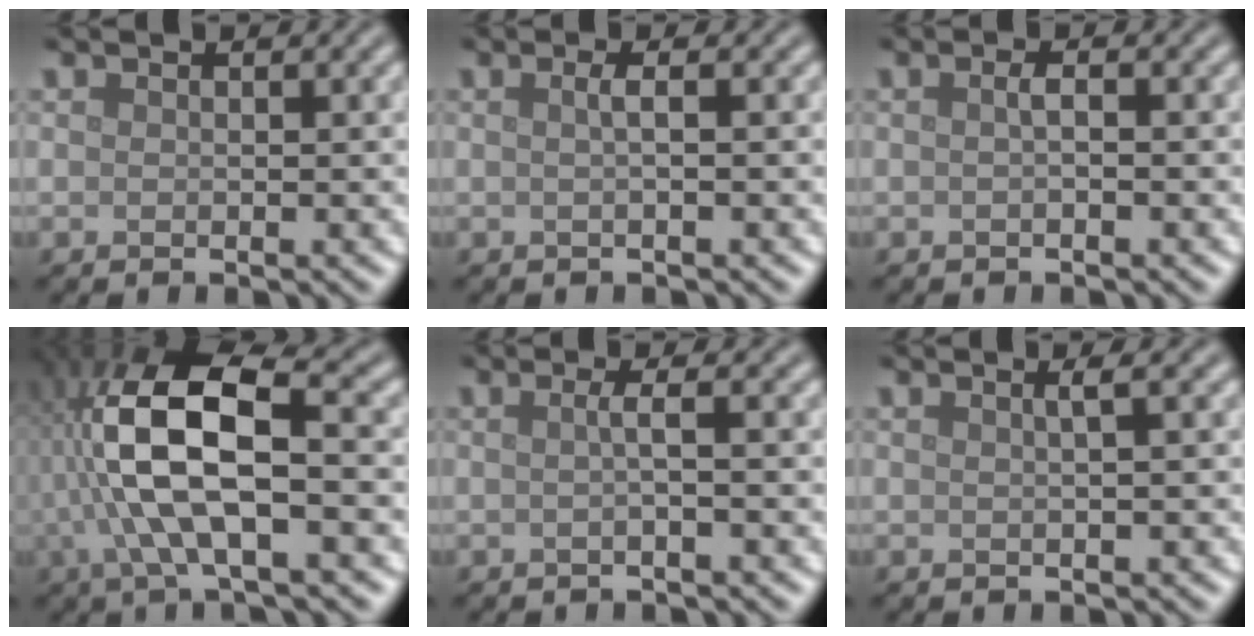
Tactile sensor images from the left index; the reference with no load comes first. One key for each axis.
{"total": 1.3, "fx": 0.1, "fy": 0.4, "fz": 1.3, "tx": -0.018, "ty": 0.005, "tz": -0.003}
{"total": 0.9, "fx": 0.0, "fy": 0.1, "fz": 0.8, "tx": -0.015, "ty": 0.002, "tz": -0.002}
{"total": 10.5, "fx": -0.3, "fy": 3.4, "fz": 9.9, "tx": -0.201, "ty": 0.020, "tz": -0.011}
{"total": 1.7, "fx": 0.0, "fy": 0.5, "fz": 1.6, "tx": -0.022, "ty": 0.000, "tz": -0.008}
{"total": 1.6, "fx": 0.4, "fy": 0.5, "fz": 1.4, "tx": -0.016, "ty": 0.007, "tz": -0.002}